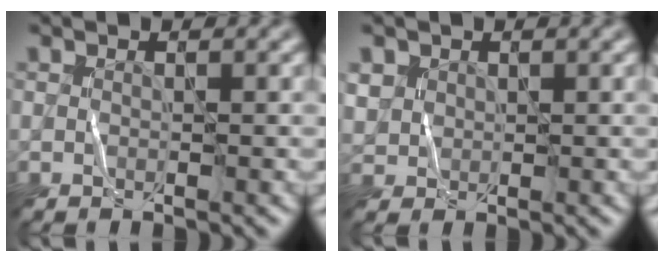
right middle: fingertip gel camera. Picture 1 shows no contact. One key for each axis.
{"total": 1.6, "fx": 0.8, "fy": 1.4, "fz": -0.1, "tx": -0.013, "ty": 0.002, "tz": 0.016}